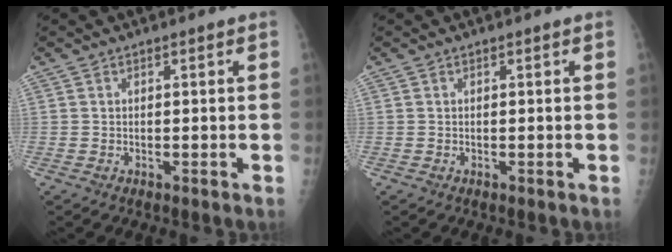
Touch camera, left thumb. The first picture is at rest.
{"total": 0.0}